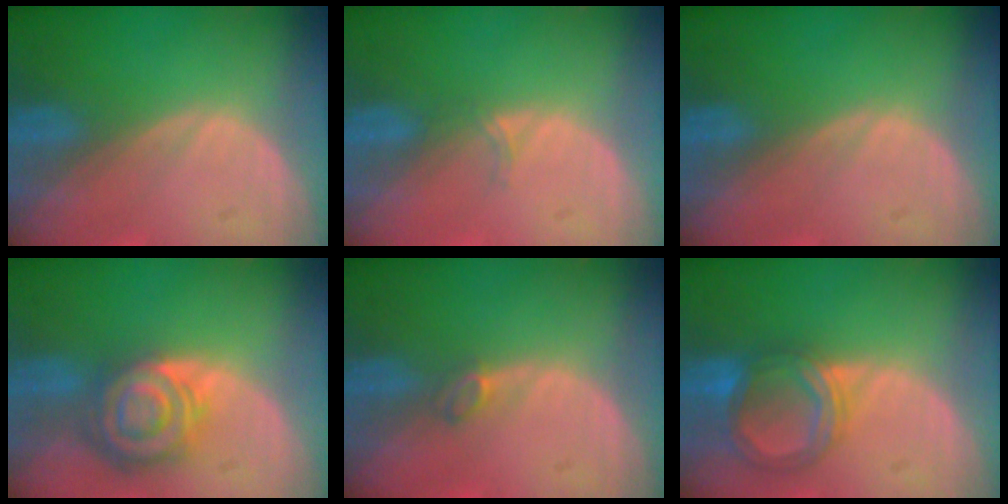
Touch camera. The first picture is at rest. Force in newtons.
{"total": 1.3, "press": 1.0, "slide": 0.9}
{"total": 0.0}
{"total": 8.4, "press": 7.2, "slide": 4.3}
{"total": 1.4, "press": 1.3, "slide": 0.3}
{"total": 5.9, "press": 5.9, "slide": 0.8}